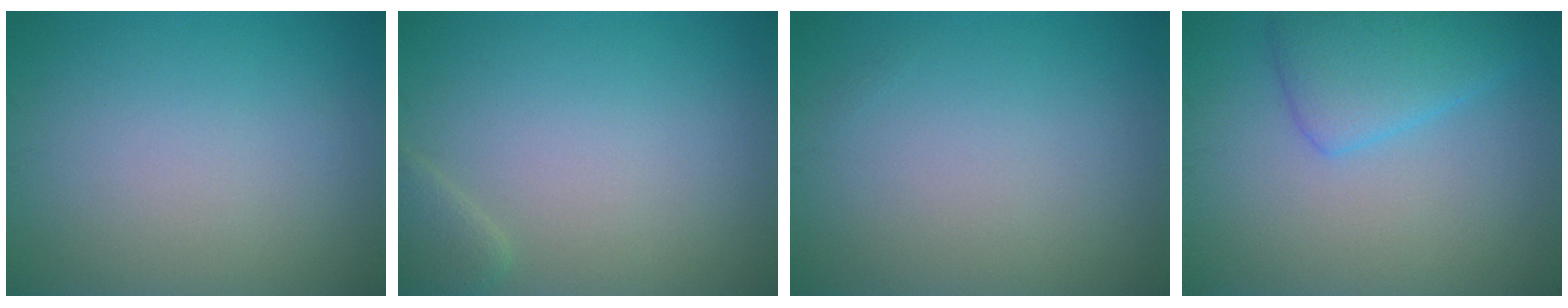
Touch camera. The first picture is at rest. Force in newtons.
{"total": 1.6, "press": 1.6, "slide": 0.1}
{"total": 0.0}
{"total": 4.0, "press": 4.0, "slide": 0.1}